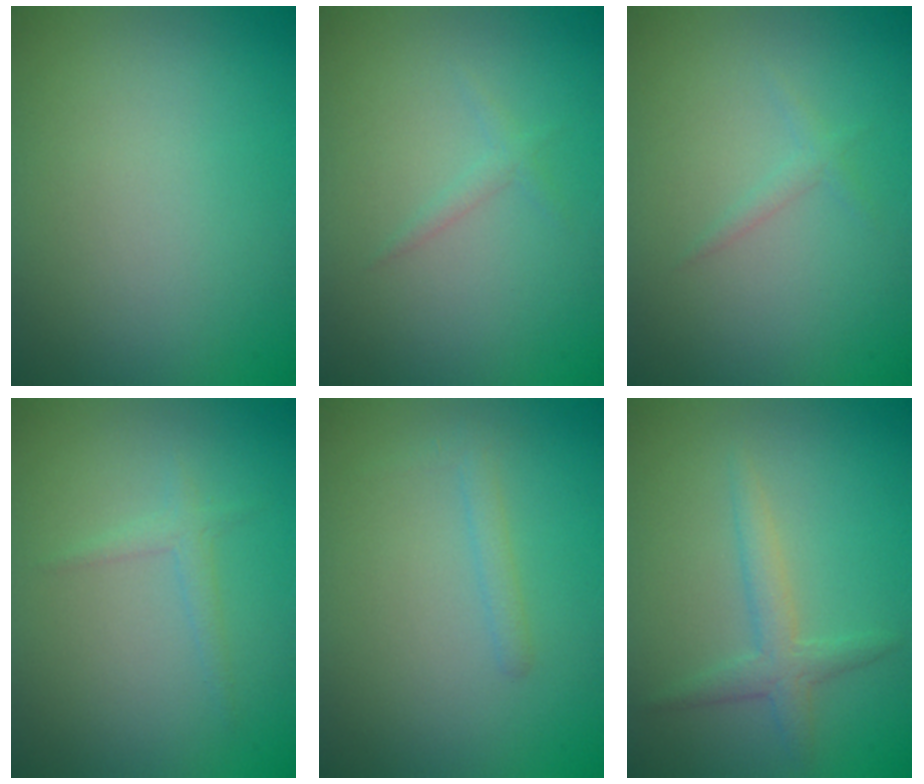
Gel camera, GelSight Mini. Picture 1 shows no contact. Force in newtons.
{"total": 0.8, "press": 0.8, "slide": 0.0}
{"total": 0.8, "press": 0.8, "slide": 0.0}
{"total": 1.2, "press": 1.2, "slide": 0.1}
{"total": 1.1, "press": 1.1, "slide": 0.0}
{"total": 2.3, "press": 2.3, "slide": 0.1}